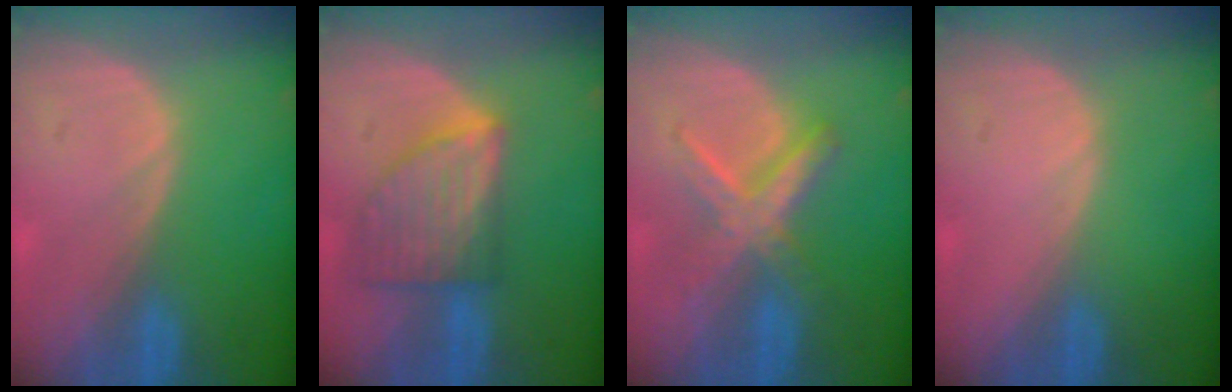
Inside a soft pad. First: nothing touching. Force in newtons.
{"total": 7.8, "press": 7.1, "slide": 3.3}
{"total": 5.9, "press": 5.9, "slide": 0.2}
{"total": 0.0}